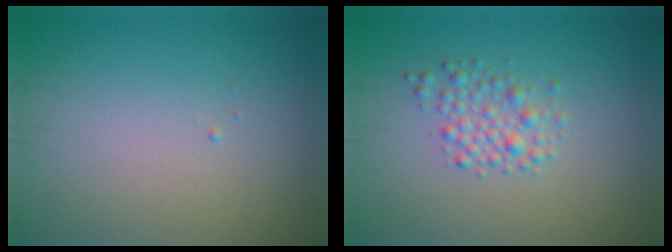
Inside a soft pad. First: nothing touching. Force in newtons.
{"total": 2.2, "press": 2.2, "slide": 0.1}